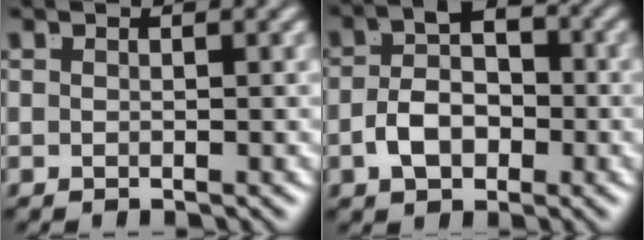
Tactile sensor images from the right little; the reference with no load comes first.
{"total": 5.0, "force": [-0.7, 3.0, 4.0], "torque": [-0.059, -0.001, -0.012]}